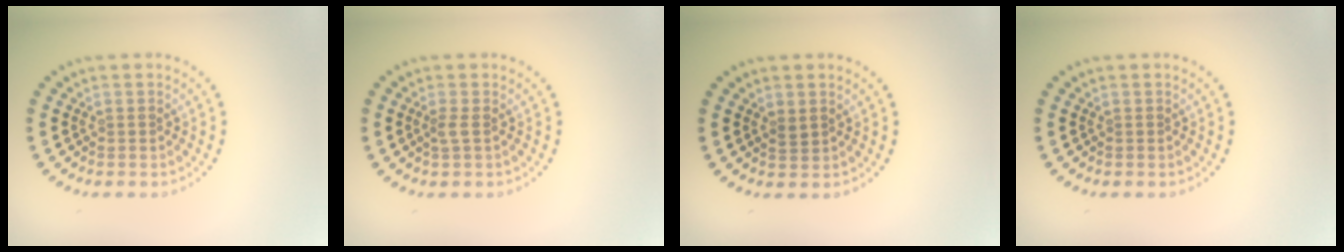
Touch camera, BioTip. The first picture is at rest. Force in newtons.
{"total": 1.0, "press": 0.7, "slide": 0.7}
{"total": 0.7, "press": 0.7, "slide": 0.3}
{"total": 0.0}